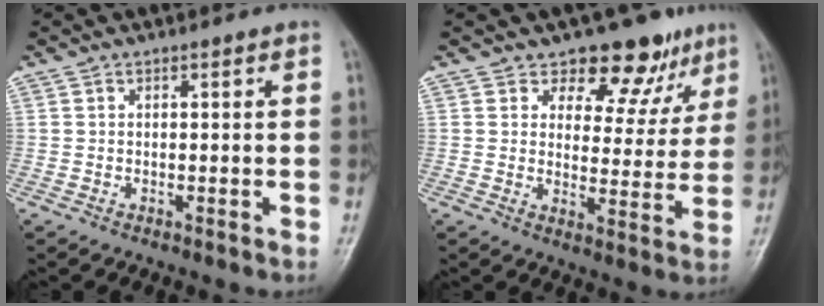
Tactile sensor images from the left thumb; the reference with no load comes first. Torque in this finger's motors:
{"motor_torque": [0.19, 0.19, 0.14, -0.07, 0.01]}